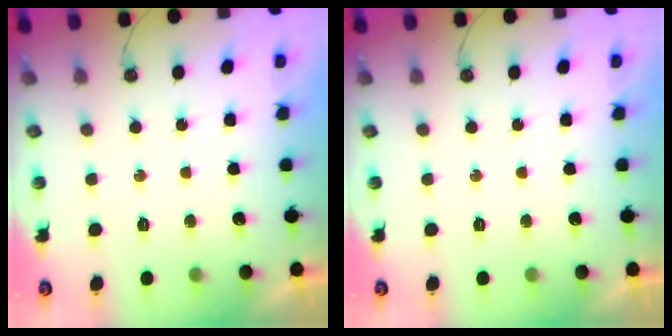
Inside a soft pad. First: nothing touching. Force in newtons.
{"total": 0.0}